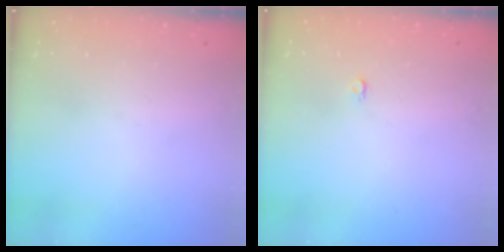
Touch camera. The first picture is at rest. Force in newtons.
{"total": 2.6, "press": 2.6, "slide": 0.3}